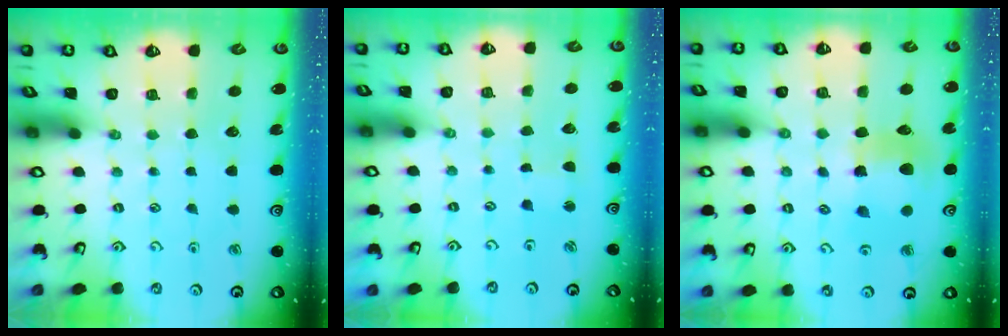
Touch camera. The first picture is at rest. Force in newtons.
{"total": 1.8, "press": 1.8, "slide": 0.2}
{"total": 10.3, "press": 10.2, "slide": 1.4}